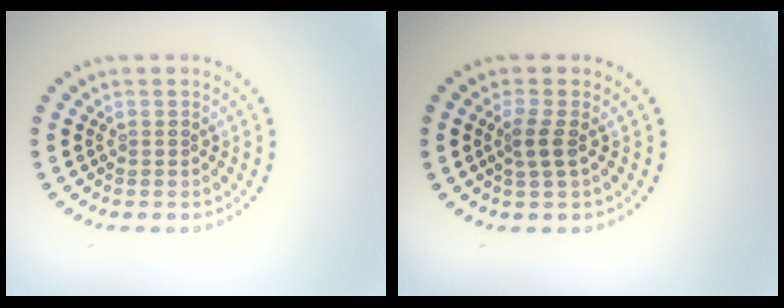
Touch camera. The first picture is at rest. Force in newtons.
{"total": 1.6, "press": 1.3, "slide": 1.0}